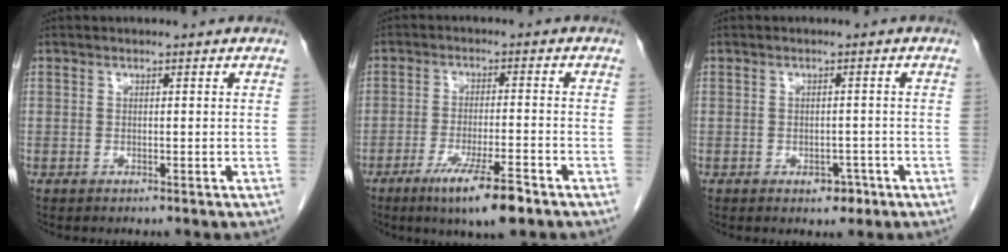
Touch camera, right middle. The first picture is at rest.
{"total": 8.6, "force": [-5.5, 0.5, 6.7], "torque": [-0.117, -0.018, -0.090]}
{"total": 2.3, "force": [-1.3, 1.5, 1.3], "torque": [-0.012, 0.003, -0.011]}